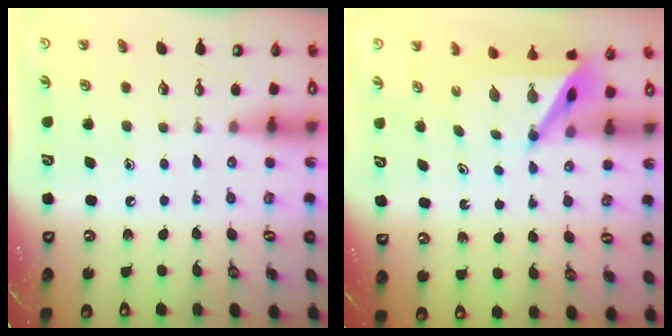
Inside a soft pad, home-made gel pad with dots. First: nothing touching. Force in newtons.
{"total": 6.0, "press": 5.9, "slide": 0.6}